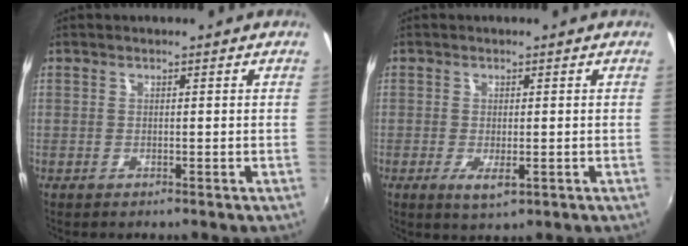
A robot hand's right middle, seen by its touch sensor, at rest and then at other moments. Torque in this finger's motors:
{"motor_torque": [0.14, -0.14, 0.04, 0.01]}